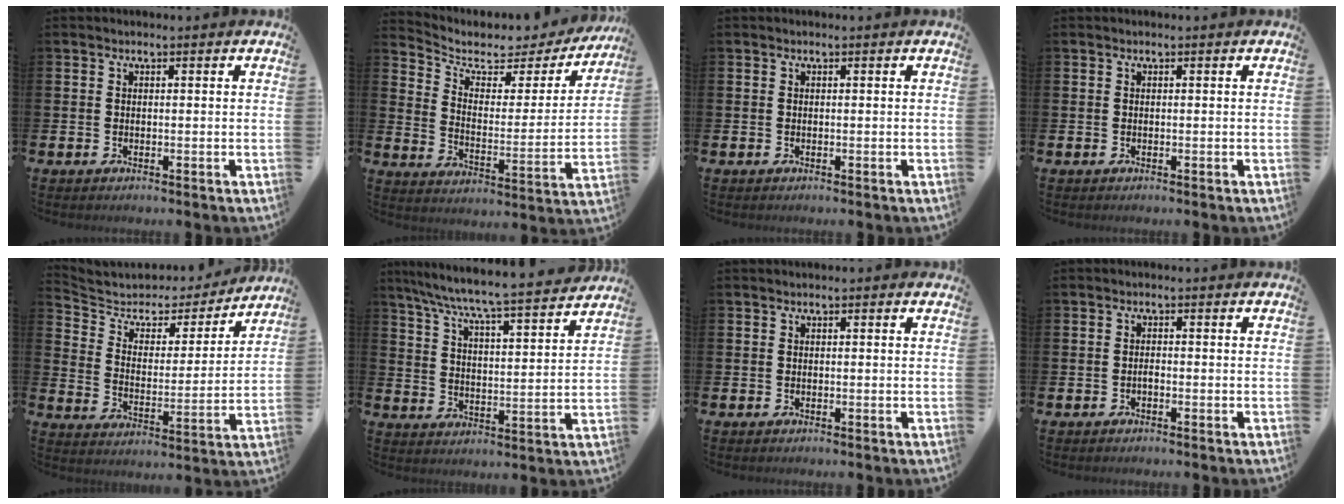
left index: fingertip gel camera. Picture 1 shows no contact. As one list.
[{"total": 5.3, "force": [4.4, 2.5, 1.7], "torque": [-0.068, -0.032, 0.068]}, {"total": 0.0}, {"total": 0.0}, {"total": 5.5, "force": [4.7, 2.6, 0.9], "torque": [-0.055, -0.035, 0.076]}, {"total": 7.7, "force": [7.3, 0.0, 2.5], "torque": [-0.080, -0.060, 0.124]}, {"total": 0.0}, {"total": 0.7, "force": [-0.4, 0.2, 0.5], "torque": [-0.004, -0.006, -0.009]}]